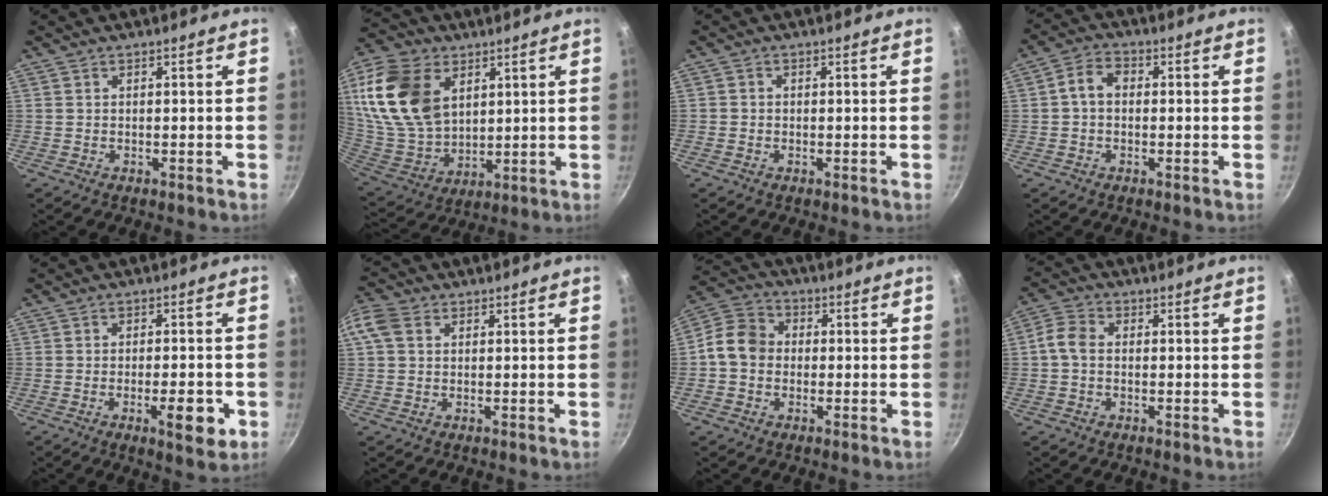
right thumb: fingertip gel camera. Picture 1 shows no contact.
{"total": 20.2, "force": [7.1, 13.6, 13.1], "torque": [-0.240, -0.025, 0.149]}
{"total": 1.0, "force": [-0.4, 0.9, 0.3], "torque": [-0.005, 0.001, -0.009]}
{"total": 4.6, "force": [0.0, 3.4, 3.0], "torque": [-0.049, 0.015, -0.009]}
{"total": 7.6, "force": [-2.6, 2.6, 6.7], "torque": [-0.077, 0.008, -0.034]}
{"total": 4.7, "force": [1.3, 3.5, 2.9], "torque": [-0.058, 0.011, 0.017]}
{"total": 7.9, "force": [-0.7, 6.8, 4.1], "torque": [-0.046, 0.020, -0.034]}
{"total": 4.0, "force": [-0.5, 2.9, 2.7], "torque": [-0.060, 0.015, -0.021]}